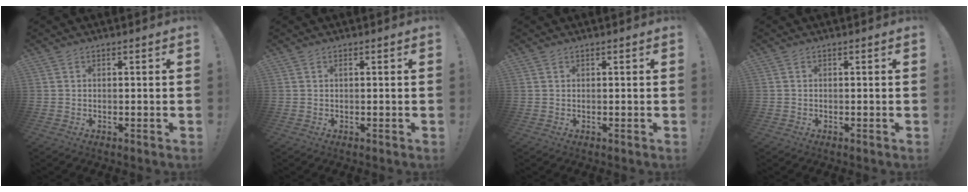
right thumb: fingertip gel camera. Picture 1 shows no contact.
{"total": 0.6, "force": [-0.1, -0.2, 0.6], "torque": [-0.017, 0.004, -0.002]}
{"total": 0.0}
{"total": 0.5, "force": [-0.3, 0.4, -0.1], "torque": [0.002, 0.001, -0.005]}